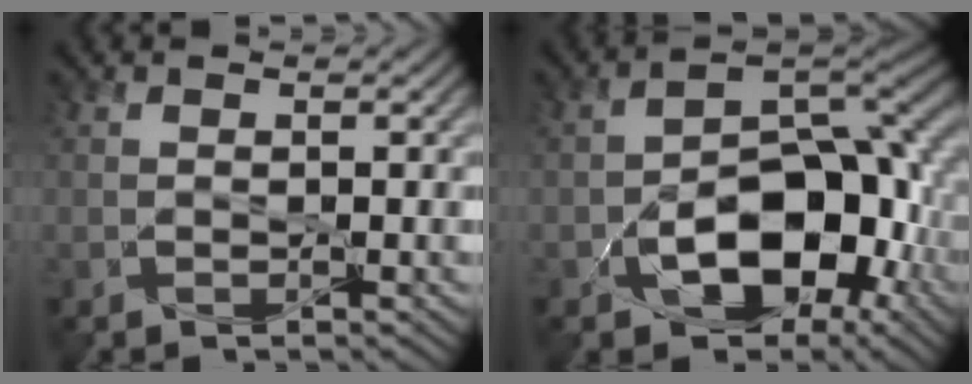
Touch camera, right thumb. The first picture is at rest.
{"total": 11.5, "force": [-4.4, 6.6, 8.3], "torque": [-0.124, -0.021, -0.067]}